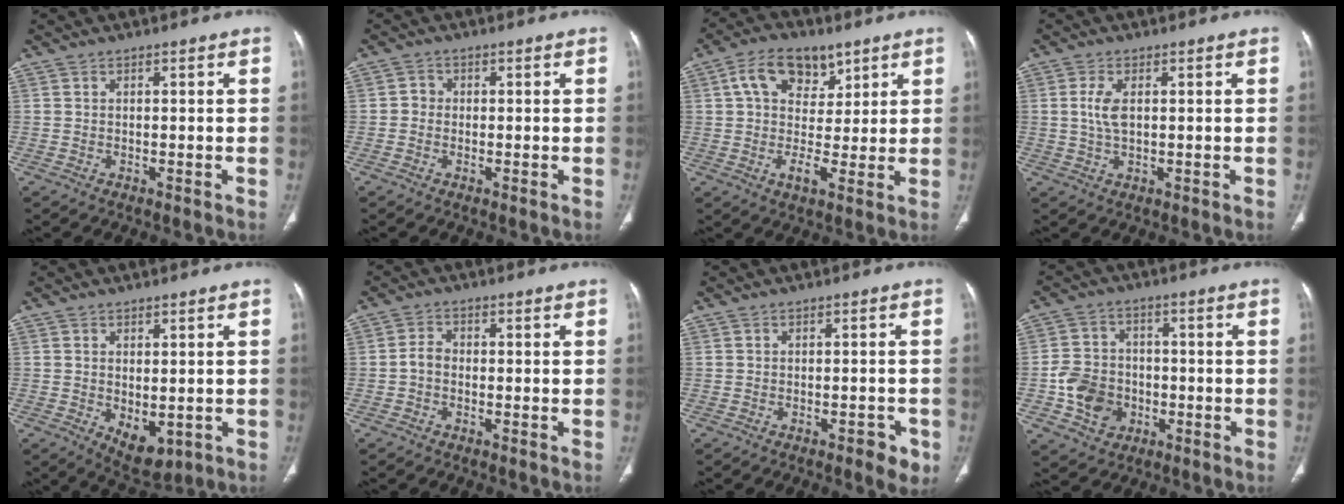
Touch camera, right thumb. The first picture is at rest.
{"total": 1.7, "force": [-0.3, 1.6, 0.6], "torque": [0.001, 0.006, -0.011]}
{"total": 11.6, "force": [5.1, 7.4, 7.4], "torque": [-0.091, -0.006, 0.086]}
{"total": 4.2, "force": [0.7, 2.1, 3.6], "torque": [-0.082, 0.000, 0.013]}
{"total": 6.1, "force": [-1.1, 3.5, 4.8], "torque": [-0.058, -0.010, 0.002]}
{"total": 2.6, "force": [-0.7, 1.8, 1.7], "torque": [-0.026, 0.010, -0.022]}
{"total": 3.6, "force": [-1.8, 1.5, 2.7], "torque": [-0.024, 0.008, -0.020]}
{"total": 9.5, "force": [-2.7, 7.9, 4.4], "torque": [-0.055, 0.017, -0.045]}